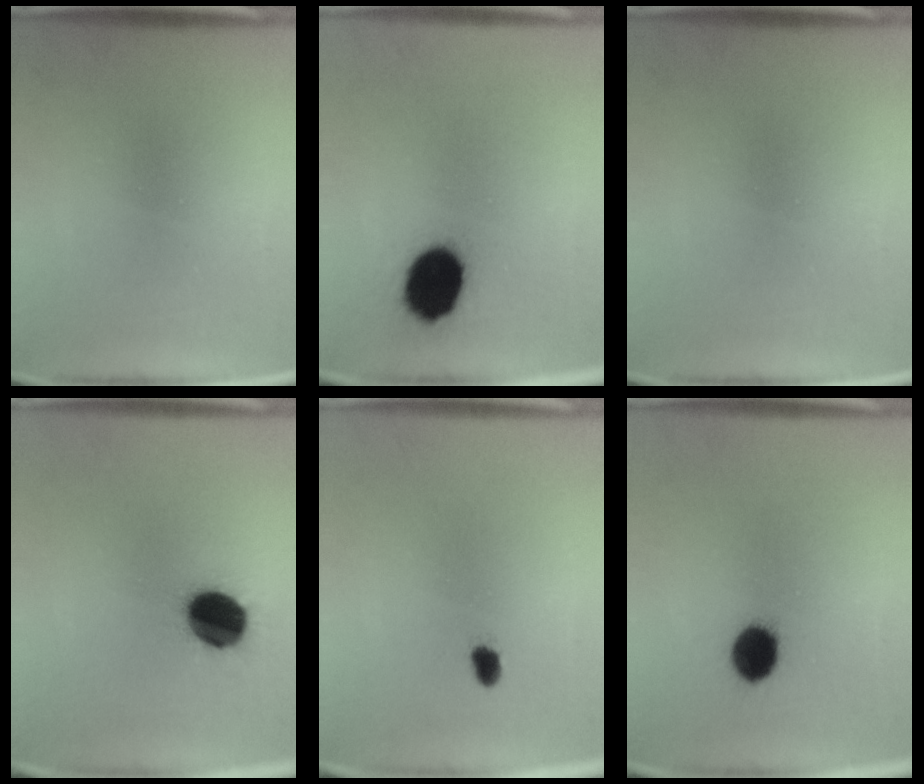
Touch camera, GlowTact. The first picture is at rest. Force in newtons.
{"total": 13.2}
{"total": 0.0}
{"total": 12.2}
{"total": 1.8}
{"total": 6.5}